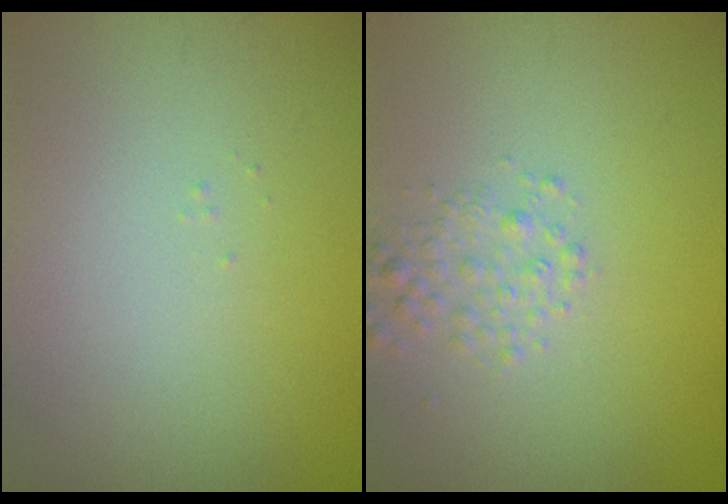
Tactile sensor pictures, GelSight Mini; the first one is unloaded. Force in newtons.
{"total": 1.8, "press": 1.8, "slide": 0.1}